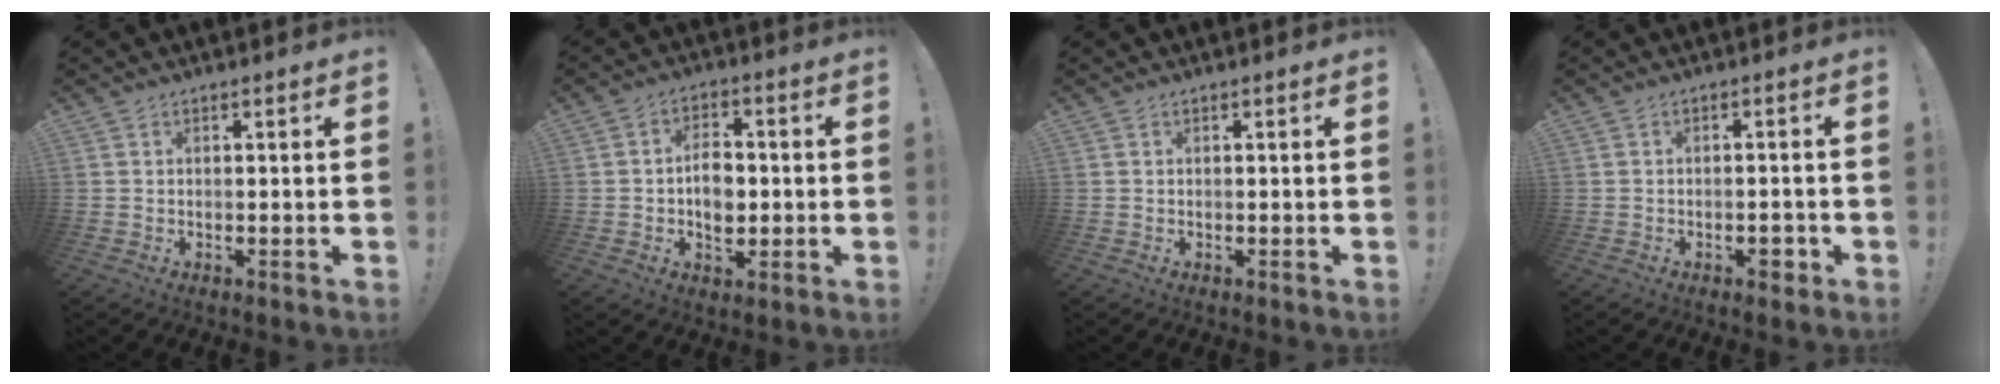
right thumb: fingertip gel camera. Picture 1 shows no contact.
{"total": 7.6, "force": [-0.5, 5.6, 5.2], "torque": [-0.064, 0.001, -0.011]}
{"total": 0.0}
{"total": 2.4, "force": [-1.3, 1.1, 1.7], "torque": [-0.009, 0.001, -0.024]}